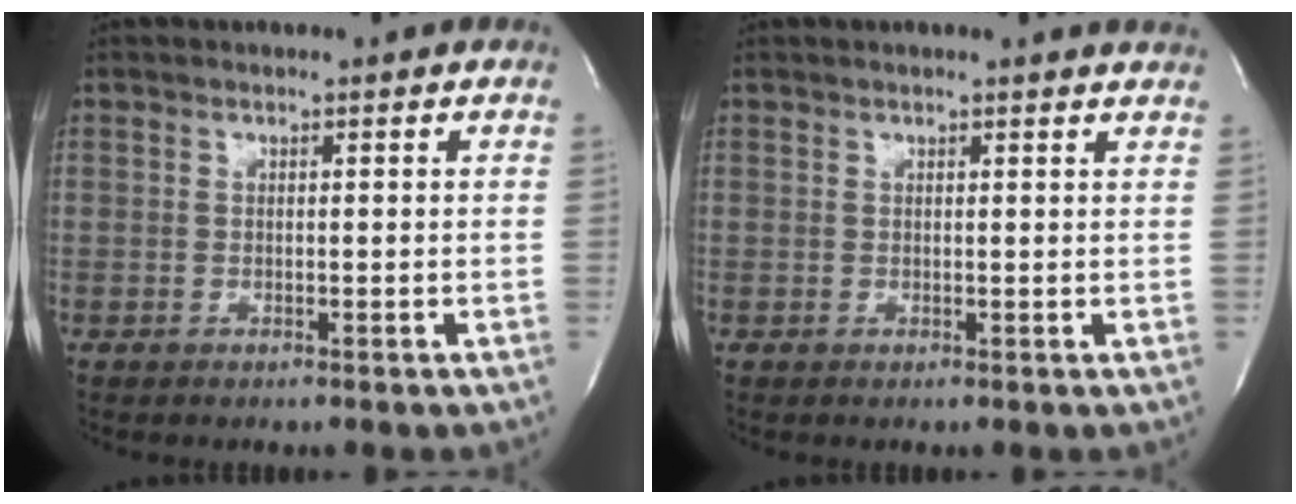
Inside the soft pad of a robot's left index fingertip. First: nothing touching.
{"total": 3.8, "force": [3.6, -0.2, 1.2], "torque": [-0.017, 0.003, 0.027]}